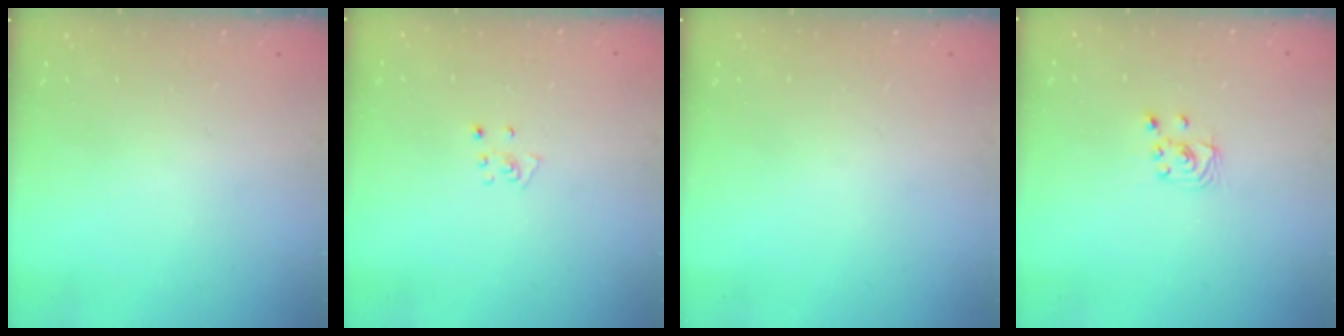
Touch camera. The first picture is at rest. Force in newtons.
{"total": 3.5, "press": 3.5, "slide": 0.3}
{"total": 0.0}
{"total": 2.7, "press": 2.7, "slide": 0.2}